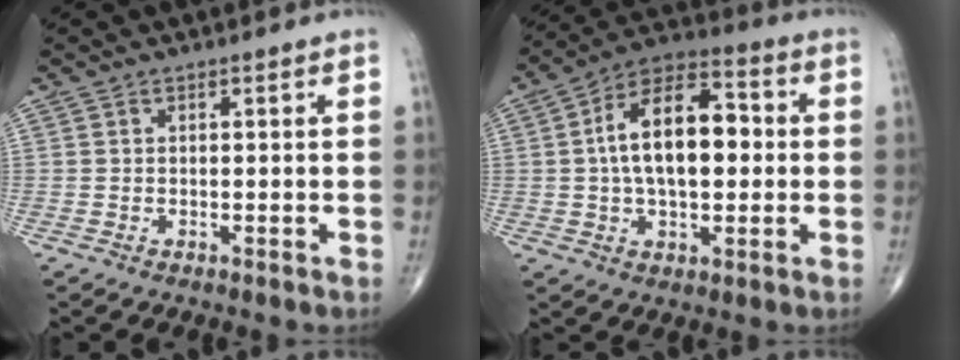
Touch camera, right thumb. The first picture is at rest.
{"total": 16.5, "force": [1.0, 8.8, 13.9], "torque": [-0.216, 0.029, 0.008]}